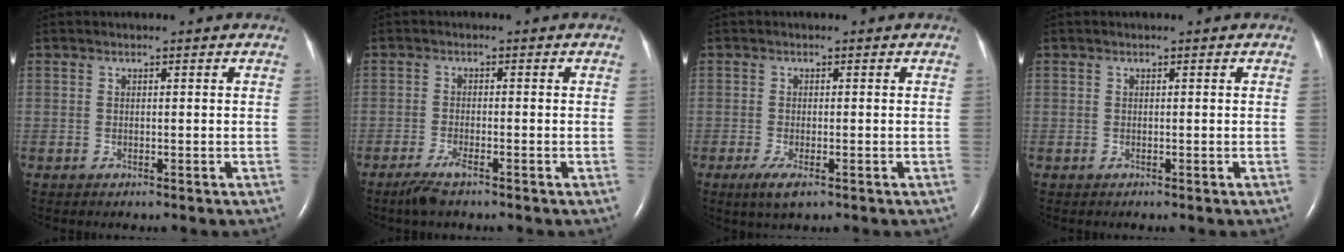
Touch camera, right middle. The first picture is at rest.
{"total": 3.1, "force": [-2.3, 0.4, 2.1], "torque": [-0.054, -0.007, -0.045]}
{"total": 3.1, "force": [-1.7, 0.7, 2.5], "torque": [-0.055, -0.009, -0.029]}
{"total": 0.0}